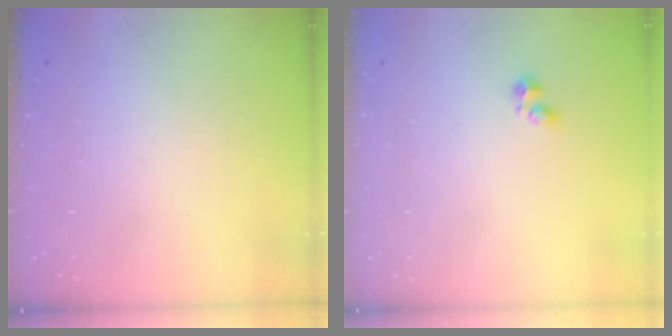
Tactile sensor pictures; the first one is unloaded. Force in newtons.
{"total": 1.9, "press": 1.8, "slide": 0.5}